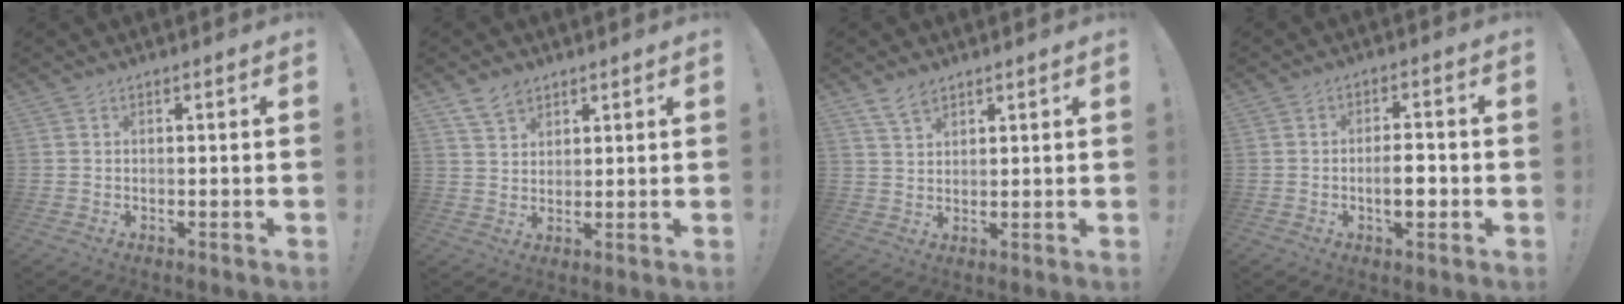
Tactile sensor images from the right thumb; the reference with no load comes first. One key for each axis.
{"total": 5.7, "fx": 4.1, "fy": 3.5, "fz": 1.8, "tx": -0.030, "ty": -0.015, "tz": 0.077}
{"total": 4.6, "fx": 3.6, "fy": 2.2, "fz": 1.8, "tx": -0.032, "ty": -0.016, "tz": 0.067}
{"total": 5.8, "fx": -1.7, "fy": 2.3, "fz": 5.1, "tx": -0.079, "ty": 0.003, "tz": -0.032}